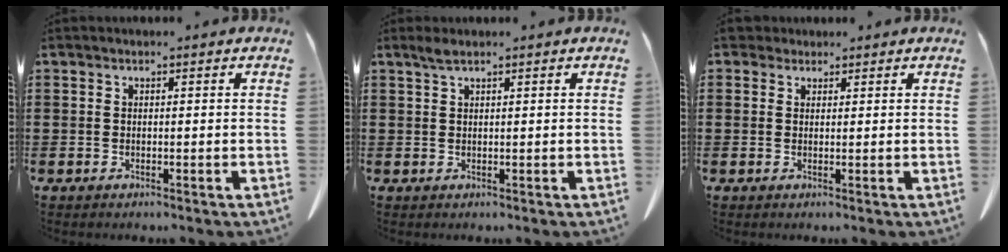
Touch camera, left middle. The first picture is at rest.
{"total": 1.6, "force": [1.1, 0.2, 1.2], "torque": [-0.025, 0.002, 0.019]}
{"total": 2.1, "force": [1.6, 1.2, 0.5], "torque": [-0.010, 0.005, 0.030]}